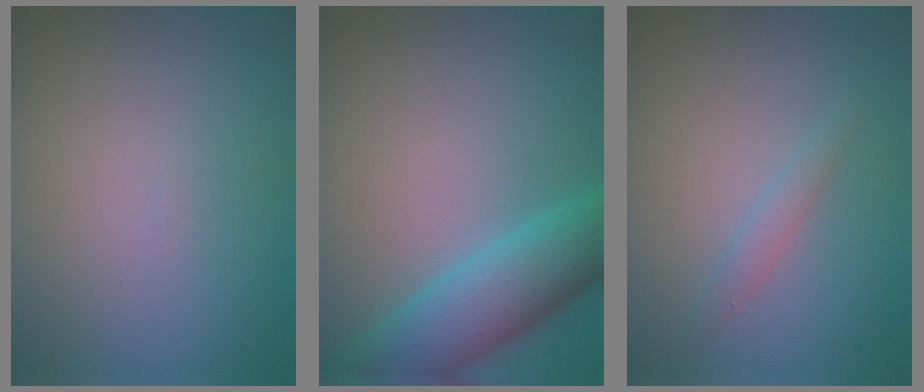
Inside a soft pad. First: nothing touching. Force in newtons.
{"total": 7.2, "press": 7.2, "slide": 0.2}
{"total": 1.2, "press": 1.2, "slide": 0.1}